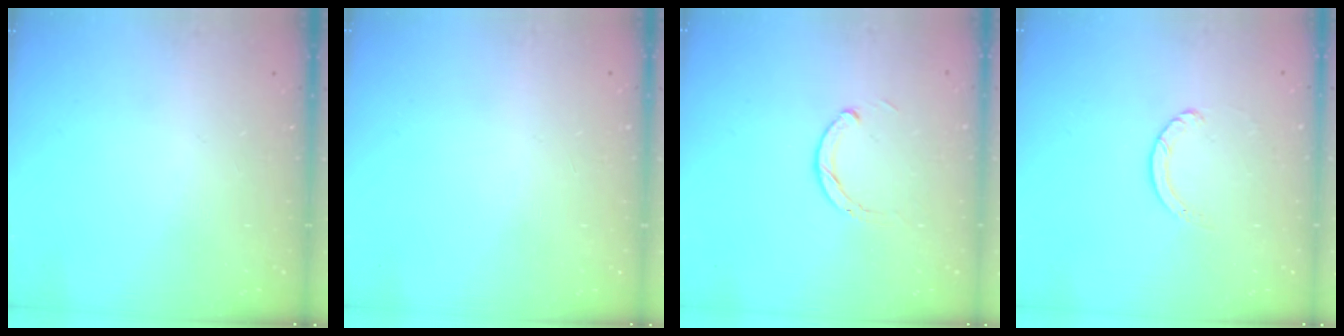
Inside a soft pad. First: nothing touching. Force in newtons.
{"total": 2.6, "press": 2.6, "slide": 0.2}
{"total": 2.3, "press": 2.3, "slide": 0.3}
{"total": 1.3, "press": 1.2, "slide": 0.2}